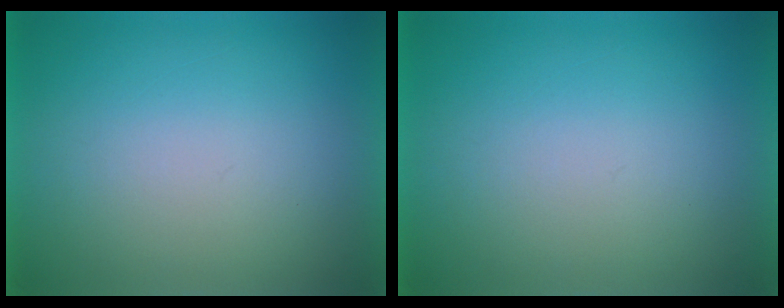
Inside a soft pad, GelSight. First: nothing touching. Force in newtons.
{"total": 0.0}